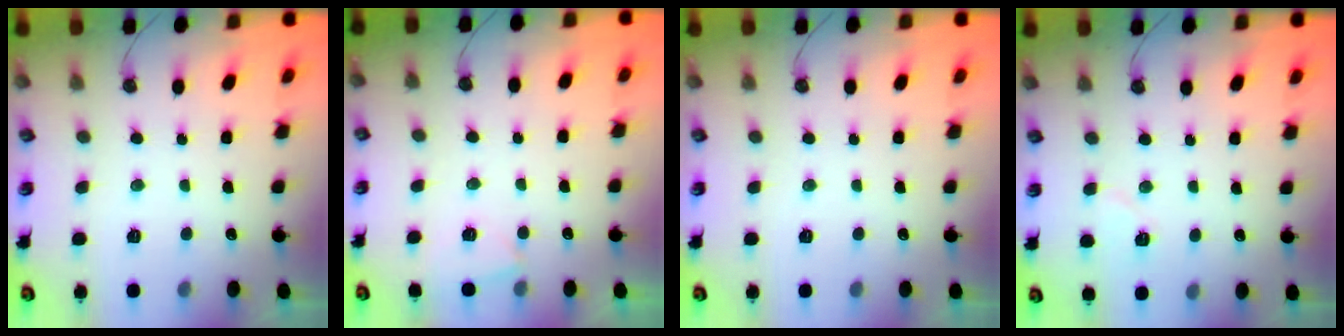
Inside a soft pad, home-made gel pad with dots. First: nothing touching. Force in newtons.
{"total": 2.5, "press": 2.5, "slide": 0.4}
{"total": 0.0}
{"total": 5.2, "press": 5.1, "slide": 0.9}